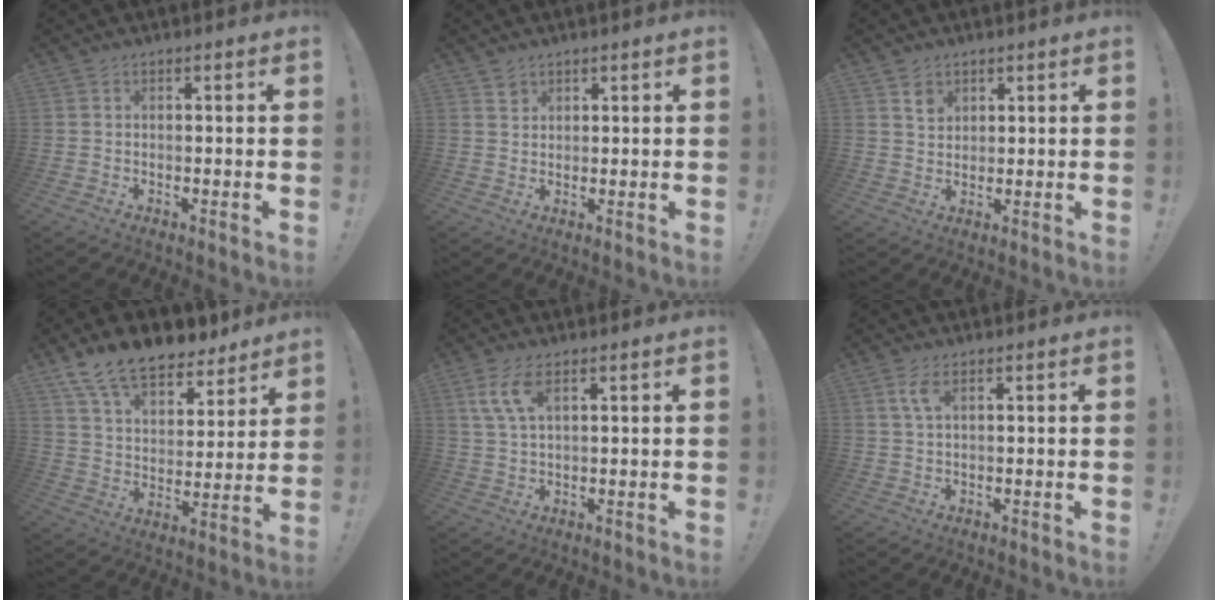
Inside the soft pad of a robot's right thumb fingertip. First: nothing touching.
{"total": 2.4, "force": [1.8, 1.6, 0.2], "torque": [0.017, -0.016, 0.029]}
{"total": 3.7, "force": [2.3, 2.6, 1.1], "torque": [-0.004, -0.012, 0.040]}
{"total": 14.3, "force": [11.3, 6.7, 5.7], "torque": [-0.103, -0.080, 0.208]}
{"total": 6.7, "force": [3.0, 2.5, 5.5], "torque": [-0.107, -0.004, 0.054]}
{"total": 3.5, "force": [1.5, 1.0, 3.1], "torque": [-0.056, 0.000, 0.024]}